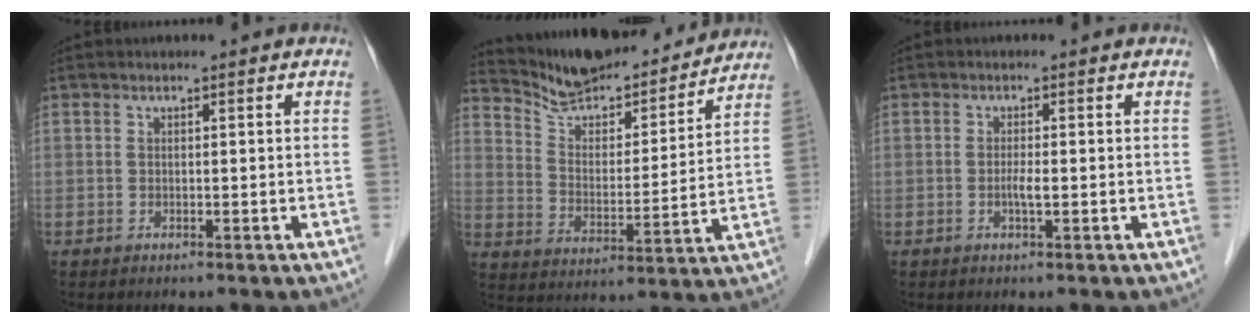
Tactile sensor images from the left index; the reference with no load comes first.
{"total": 16.2, "force": [15.3, 3.3, 4.3], "torque": [-0.068, -0.010, 0.236]}
{"total": 1.5, "force": [-0.6, 0.1, 1.4], "torque": [-0.028, -0.004, -0.013]}